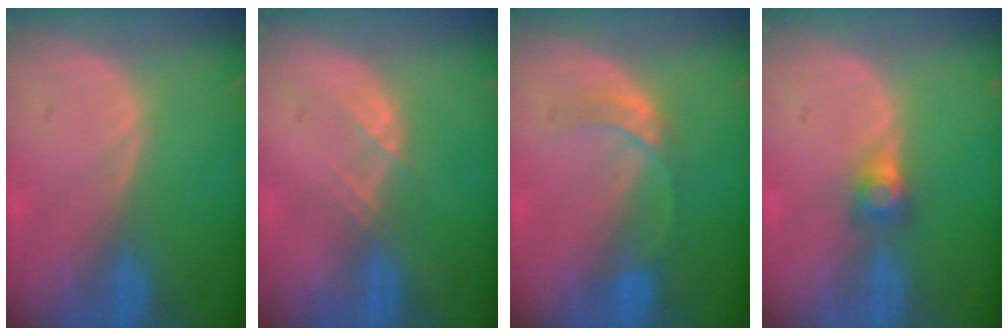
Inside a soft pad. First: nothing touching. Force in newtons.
{"total": 1.9, "press": 1.8, "slide": 0.8}
{"total": 3.3, "press": 3.3, "slide": 0.3}
{"total": 2.7, "press": 2.5, "slide": 1.0}